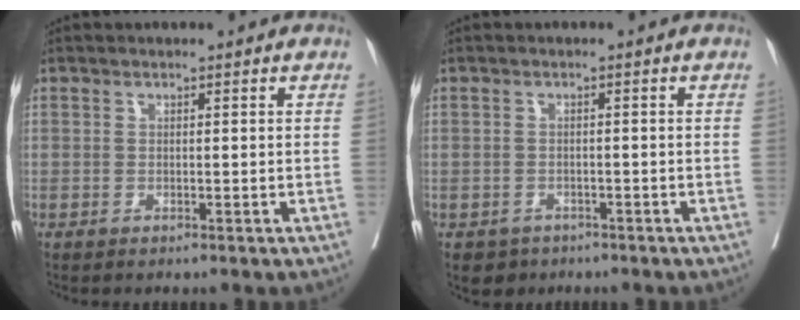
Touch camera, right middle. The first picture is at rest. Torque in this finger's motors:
{"motor_torque": [0.16, -0.17, 0.04, 0.00]}